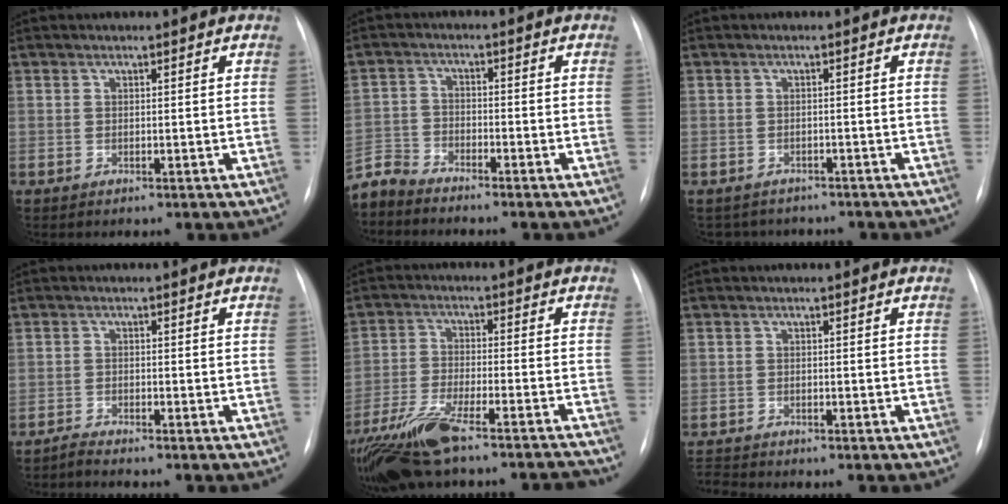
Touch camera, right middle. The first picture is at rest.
{"total": 4.6, "force": [-4.6, 0.3, -0.2], "torque": [0.001, -0.013, -0.091]}
{"total": 5.1, "force": [-4.6, 2.2, 0.3], "torque": [-0.004, 0.003, -0.054]}
{"total": 1.6, "force": [-1.5, -0.5, -0.2], "torque": [-0.002, -0.009, -0.031]}
{"total": 16.8, "force": [-14.2, 1.7, 8.8], "torque": [-0.175, -0.015, -0.238]}
{"total": 2.1, "force": [-2.1, -0.4, -0.1], "torque": [-0.004, -0.018, -0.036]}